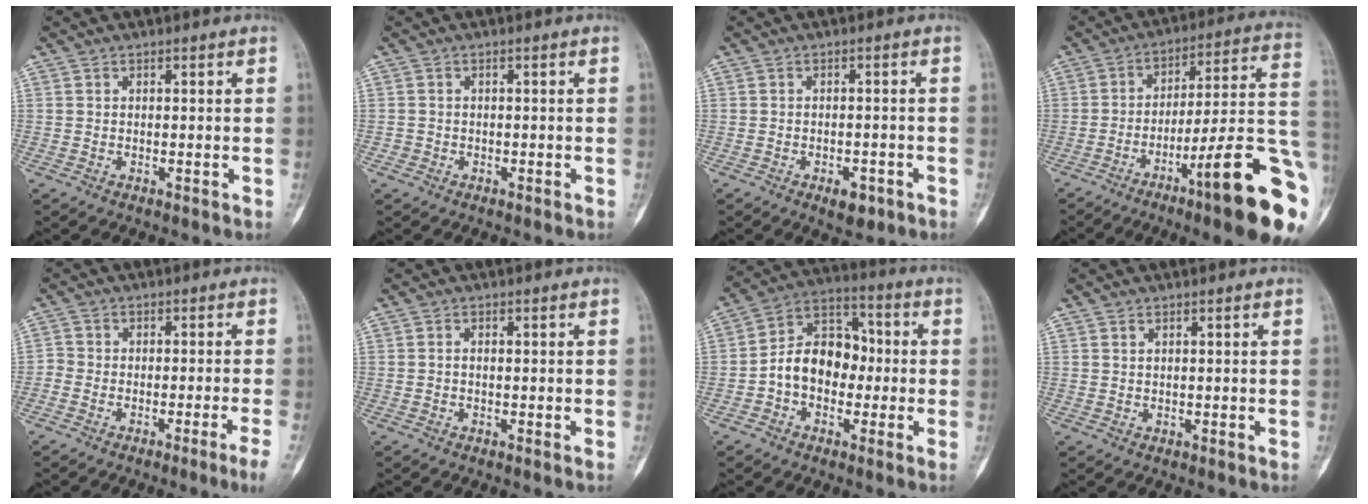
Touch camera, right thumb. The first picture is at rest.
{"total": 1.1, "force": [-0.5, 0.9, 0.0], "torque": [0.001, 0.006, -0.014]}
{"total": 3.9, "force": [-2.1, 2.0, 2.6], "torque": [-0.030, 0.010, -0.025]}
{"total": 22.9, "force": [-9.1, 2.9, 20.8], "torque": [-0.237, 0.050, -0.133]}
{"total": 4.9, "force": [-3.1, 0.3, 3.7], "torque": [-0.067, 0.011, -0.061]}
{"total": 0.7, "force": [-0.2, 0.4, 0.5], "torque": [-0.006, 0.001, -0.008]}
{"total": 11.8, "force": [-1.5, 8.7, 7.8], "torque": [-0.103, 0.045, -0.040]}
{"total": 0.7, "force": [0.4, 0.5, 0.3], "torque": [-0.001, 0.000, 0.006]}